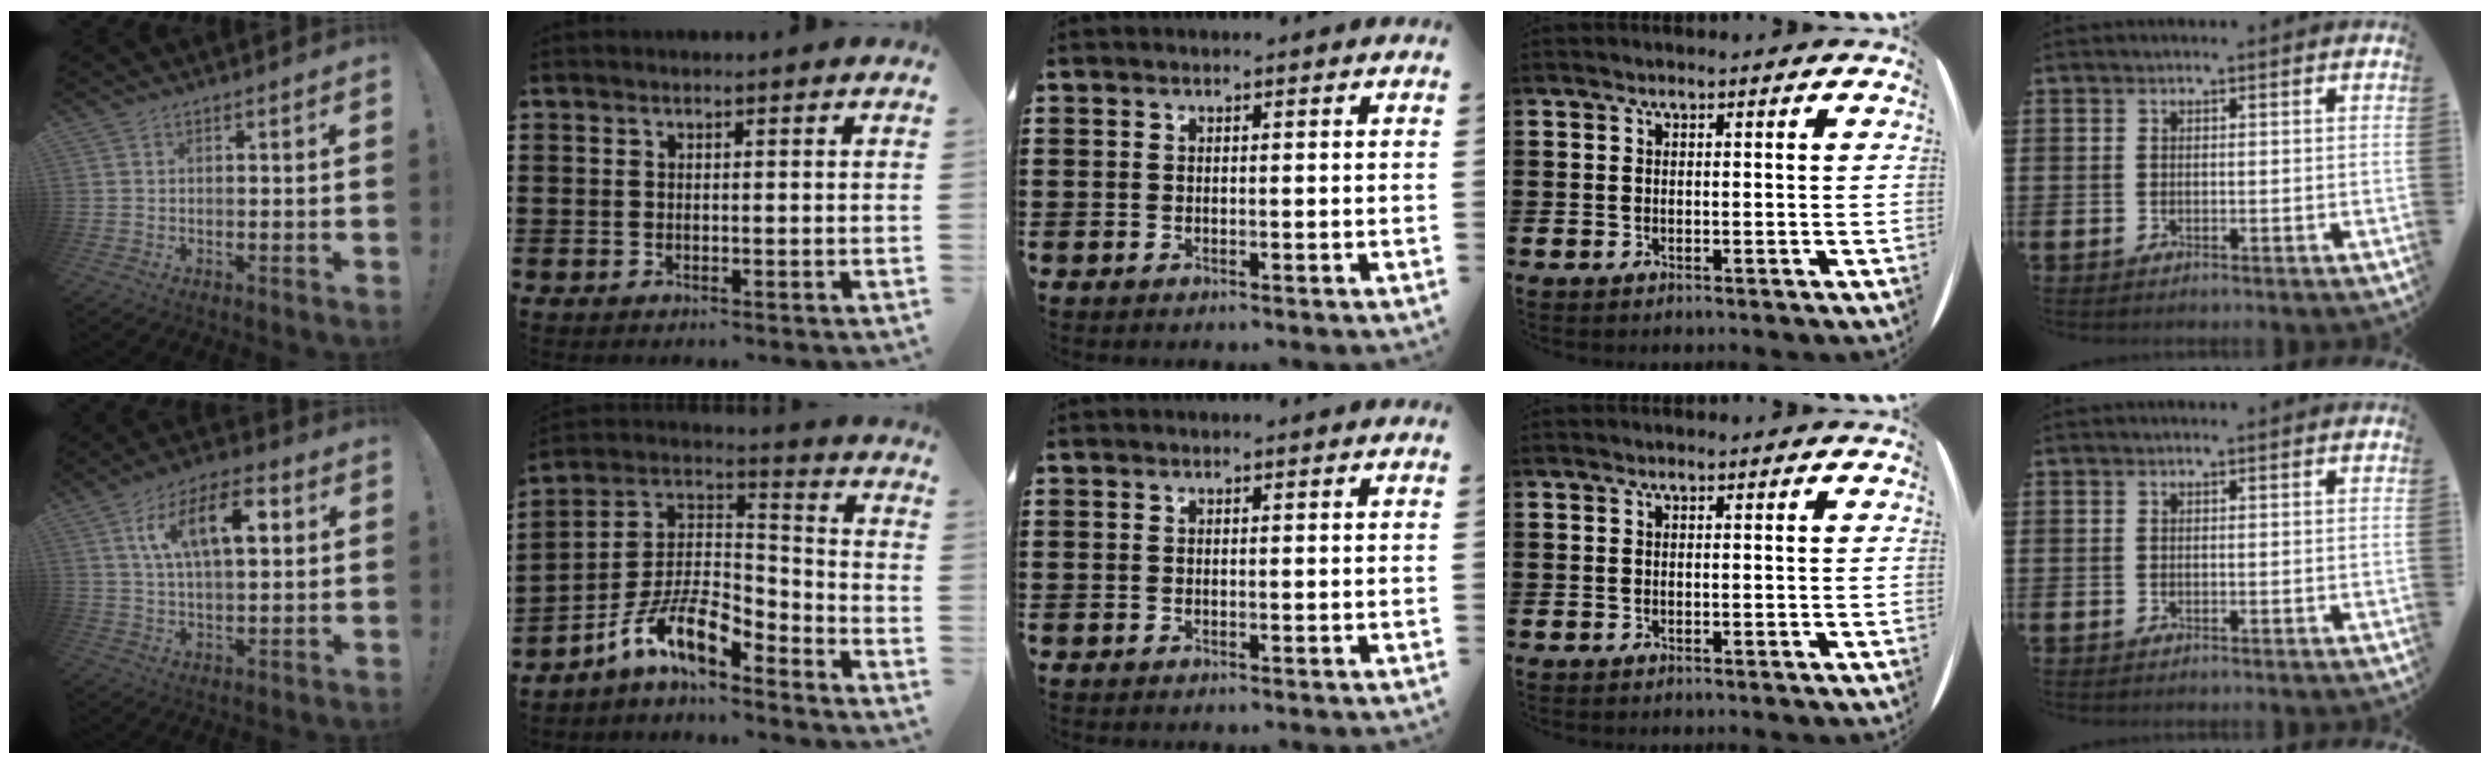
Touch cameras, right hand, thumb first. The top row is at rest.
{"thumb": {"total": 14.9, "force": [4.5, 7.0, 12.3], "torque": [-0.217, 0.010, 0.074]}, "index": {"total": 11.0, "force": [-7.0, 4.1, 7.4], "torque": [-0.156, 0.006, -0.138]}}